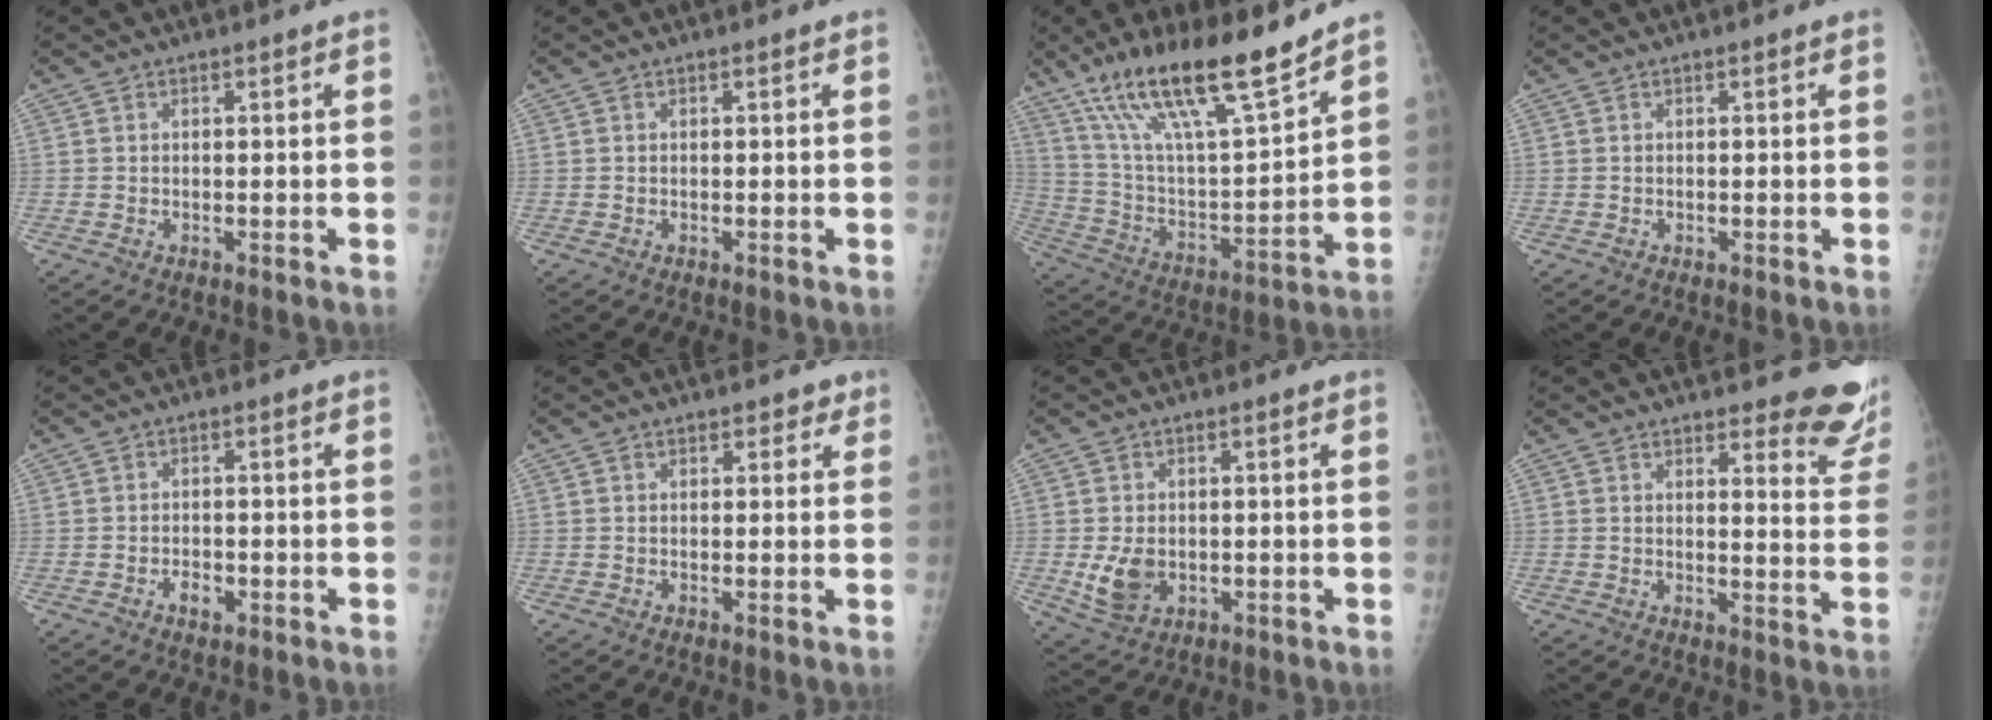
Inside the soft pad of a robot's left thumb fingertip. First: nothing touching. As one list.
[{"total": 0.0}, {"total": 21.8, "force": [15.7, 4.1, 14.6], "torque": [-0.239, -0.066, 0.286]}, {"total": 0.0}, {"total": 2.4, "force": [-1.1, 1.5, 1.5], "torque": [-0.017, 0.005, -0.015]}, {"total": 2.0, "force": [1.4, 1.3, 0.7], "torque": [0.014, -0.005, 0.012]}, {"total": 6.0, "force": [-0.7, 4.4, 4.0], "torque": [-0.064, -0.009, 0.000]}, {"total": 10.9, "force": [9.4, 2.9, 4.7], "torque": [-0.017, -0.074, 0.092]}]